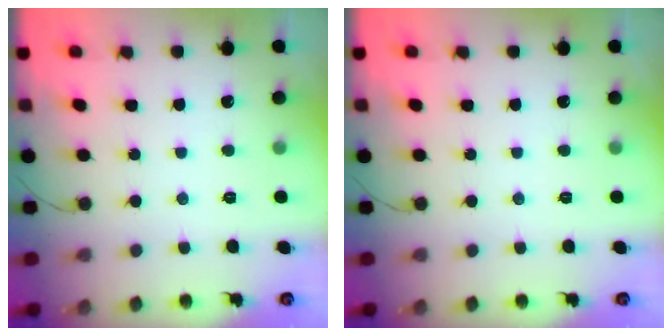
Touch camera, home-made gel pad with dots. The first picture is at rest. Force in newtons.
{"total": 0.0}